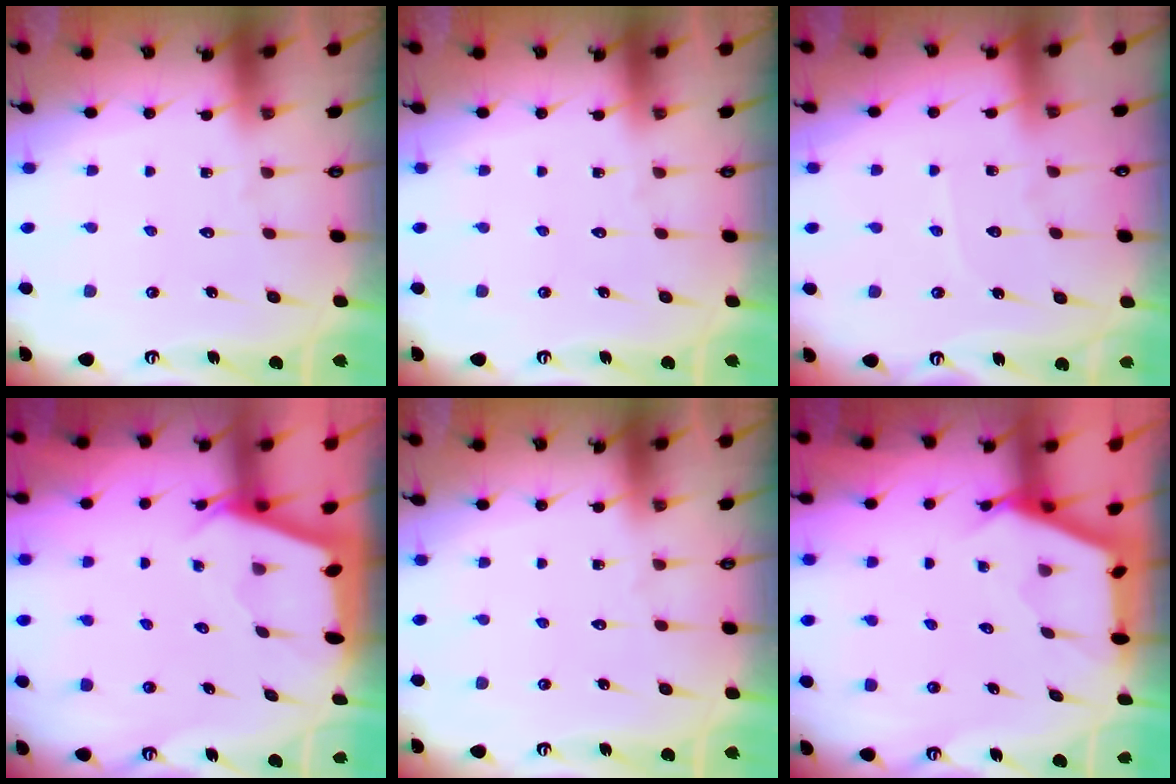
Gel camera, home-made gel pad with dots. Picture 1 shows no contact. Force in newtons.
{"total": 0.0}
{"total": 3.5, "press": 3.5, "slide": 0.4}
{"total": 2.1, "press": 2.1, "slide": 0.3}
{"total": 0.0}
{"total": 2.6, "press": 2.6, "slide": 0.4}